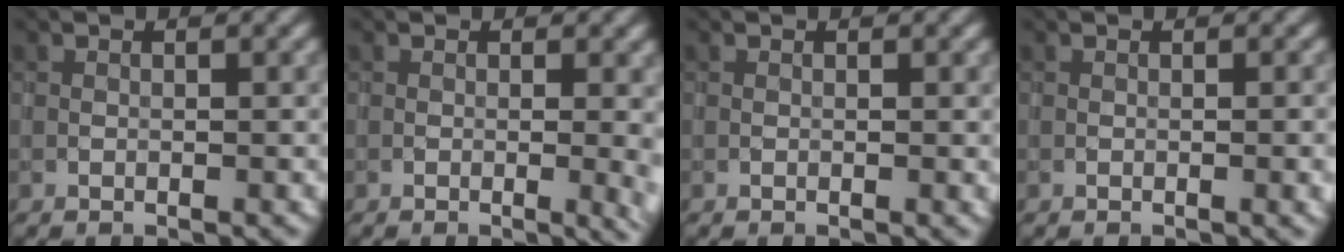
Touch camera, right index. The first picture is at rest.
{"total": 3.8, "force": [-0.5, 1.6, 3.4], "torque": [-0.035, -0.010, 0.002]}
{"total": 0.0}
{"total": 1.5, "force": [-0.4, 0.5, 1.3], "torque": [-0.019, -0.005, -0.002]}